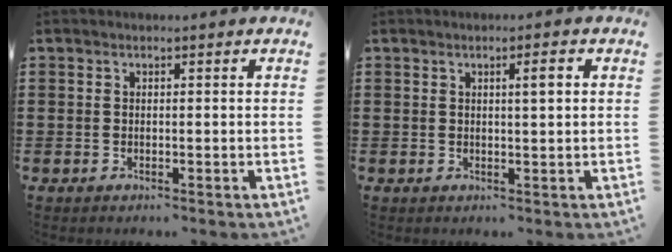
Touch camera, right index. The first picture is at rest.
{"total": 2.2, "force": [0.5, 0.3, 2.1], "torque": [-0.032, 0.001, 0.004]}